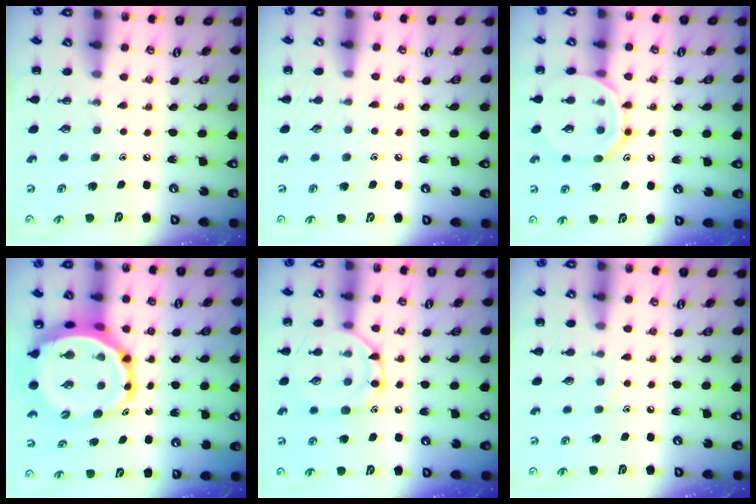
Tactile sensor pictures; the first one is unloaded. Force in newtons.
{"total": 5.1, "press": 4.8, "slide": 1.8}
{"total": 11.9, "press": 11.9, "slide": 0.3}
{"total": 11.8, "press": 11.3, "slide": 3.3}
{"total": 11.4, "press": 11.3, "slide": 0.8}
{"total": 5.3, "press": 5.0, "slide": 1.6}